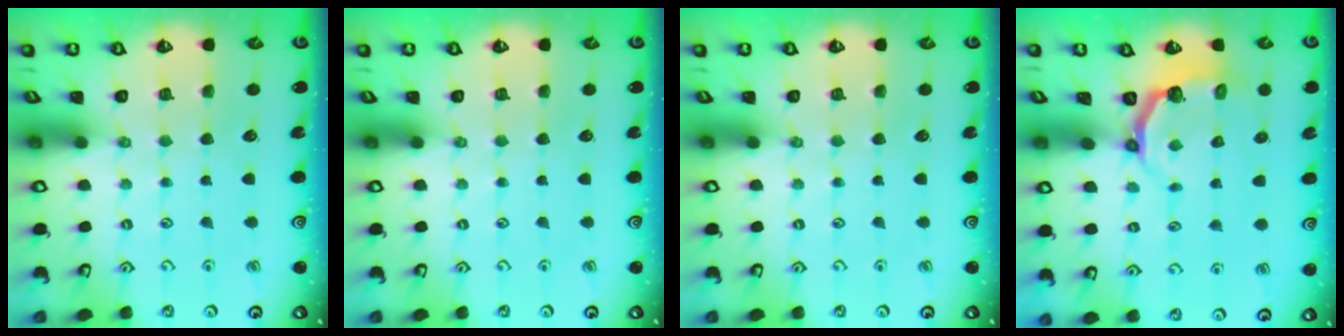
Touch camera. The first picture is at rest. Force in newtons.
{"total": 0.0}
{"total": 0.0}
{"total": 4.1, "press": 2.7, "slide": 3.0}